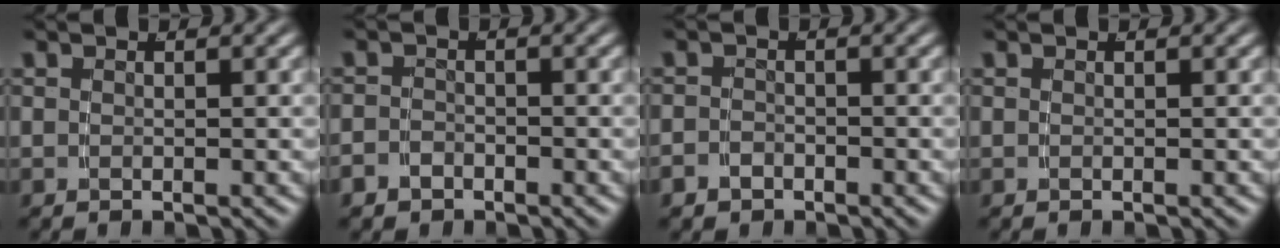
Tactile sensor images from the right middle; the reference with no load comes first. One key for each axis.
{"total": 2.1, "fx": -1.7, "fy": 1.3, "fz": 0.1, "tx": -0.009, "ty": -0.016, "tz": -0.025}
{"total": 2.0, "fx": -1.6, "fy": 1.2, "fz": 0.2, "tx": -0.008, "ty": -0.016, "tz": -0.021}
{"total": 0.0}